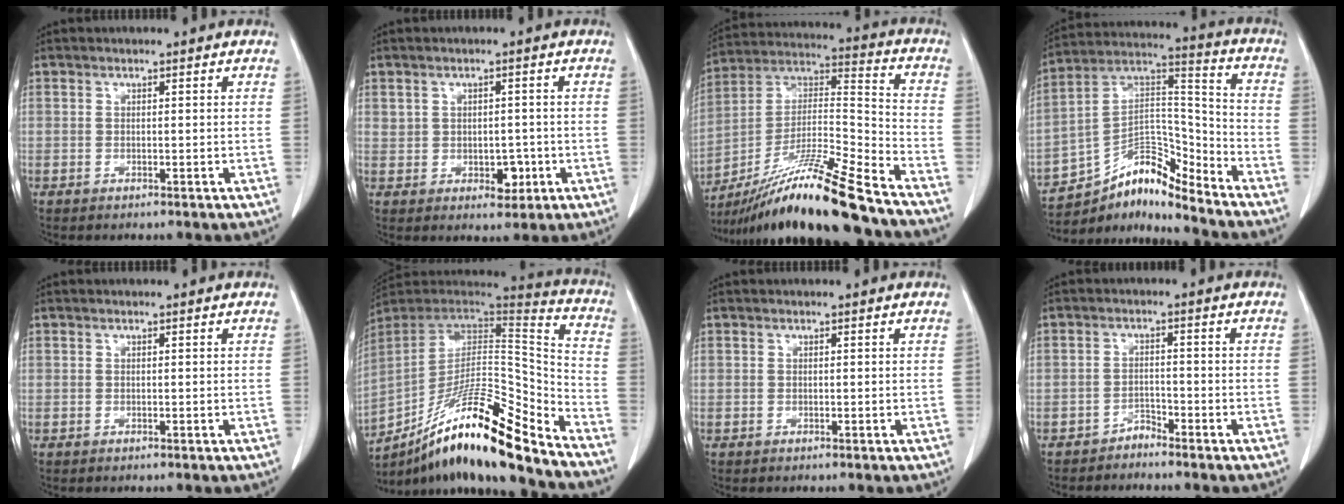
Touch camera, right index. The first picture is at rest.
{"total": 3.8, "force": [-0.4, 2.7, 2.6], "torque": [-0.033, 0.005, 0.006]}
{"total": 20.3, "force": [-16.1, -0.8, 12.4], "torque": [-0.230, -0.010, -0.292]}
{"total": 11.5, "force": [-10.7, 1.6, 4.1], "torque": [-0.067, 0.063, -0.189]}
{"total": 0.0}
{"total": 22.7, "force": [-16.3, 2.1, 15.6], "torque": [-0.242, 0.001, -0.288]}
{"total": 0.0}
{"total": 1.9, "force": [-1.9, 0.3, 0.1], "torque": [0.006, 0.001, -0.031]}